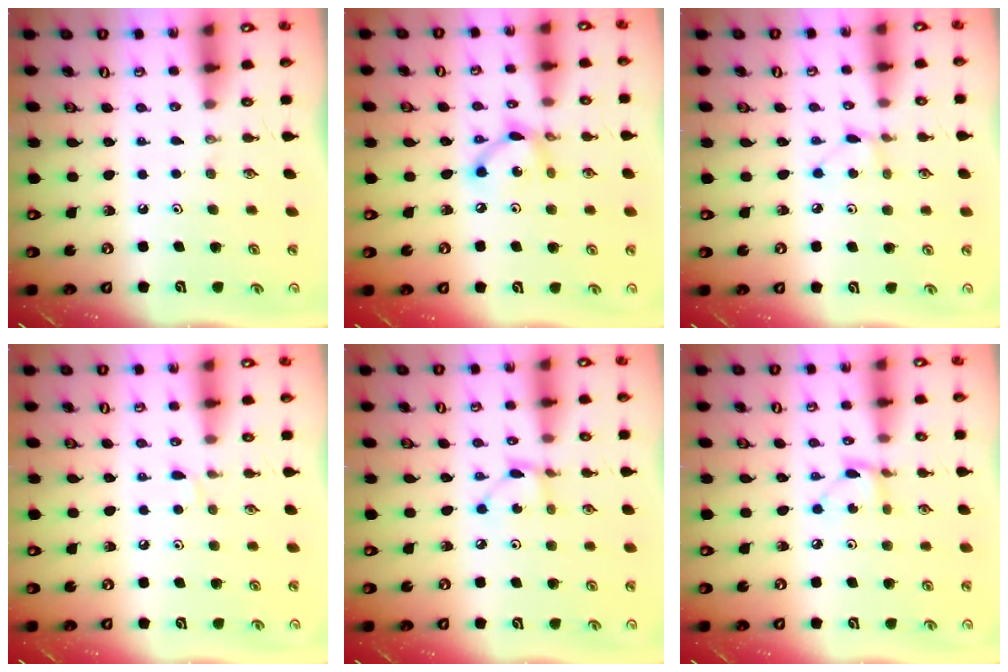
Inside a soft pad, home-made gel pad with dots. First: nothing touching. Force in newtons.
{"total": 7.7, "press": 7.7, "slide": 0.4}
{"total": 3.1, "press": 3.0, "slide": 0.4}
{"total": 2.9, "press": 2.8, "slide": 0.5}
{"total": 2.6, "press": 2.6, "slide": 0.2}
{"total": 2.8, "press": 2.8, "slide": 0.1}